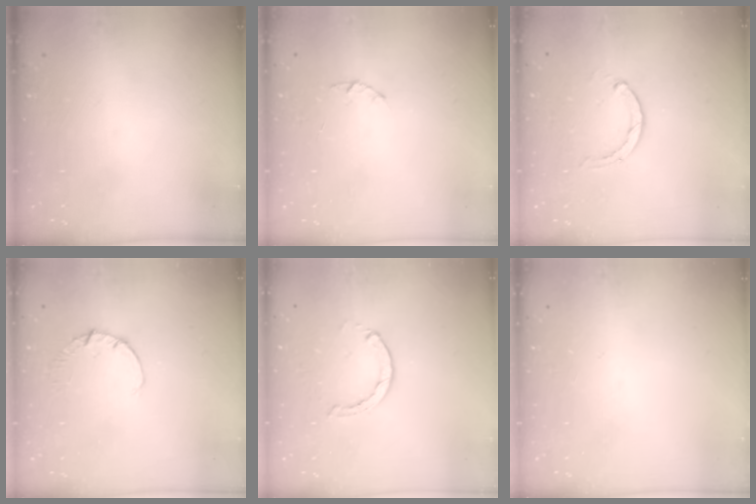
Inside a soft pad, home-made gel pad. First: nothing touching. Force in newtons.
{"total": 1.0, "press": 0.9, "slide": 0.3}
{"total": 2.8, "press": 2.8, "slide": 0.5}
{"total": 1.9, "press": 1.9, "slide": 0.3}
{"total": 1.3, "press": 1.3, "slide": 0.3}
{"total": 0.0}